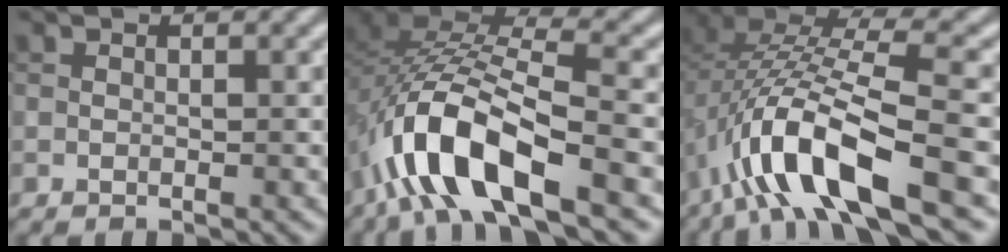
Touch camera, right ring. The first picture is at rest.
{"total": 10.7, "force": [-5.1, 4.2, 8.4], "torque": [-0.170, 0.010, -0.101]}
{"total": 10.7, "force": [-4.4, 3.6, 9.0], "torque": [-0.176, 0.017, -0.088]}